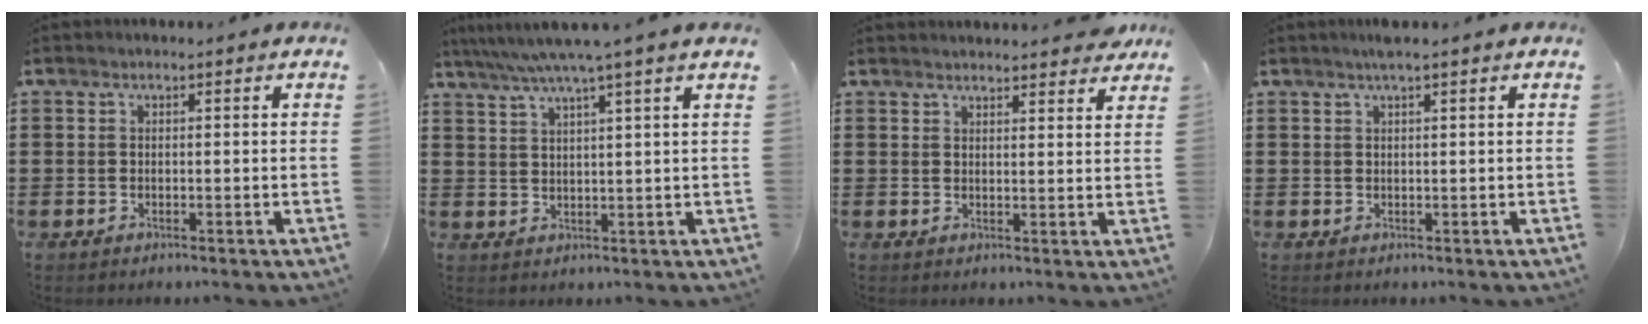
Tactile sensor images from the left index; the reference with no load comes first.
{"total": 5.2, "force": [3.9, -0.9, 3.4], "torque": [-0.077, -0.015, 0.065]}
{"total": 3.0, "force": [3.0, 0.2, 0.4], "torque": [-0.008, -0.009, 0.055]}
{"total": 1.5, "force": [1.1, -0.1, 1.0], "torque": [-0.020, 0.001, 0.020]}